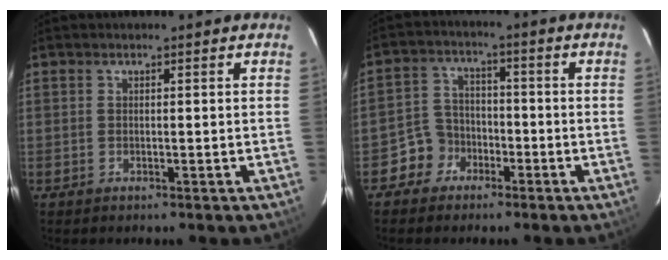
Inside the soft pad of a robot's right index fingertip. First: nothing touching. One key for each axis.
{"total": 5.8, "fx": -3.3, "fy": 4.8, "fz": 0.3, "tx": -0.015, "ty": 0.026, "tz": -0.062}